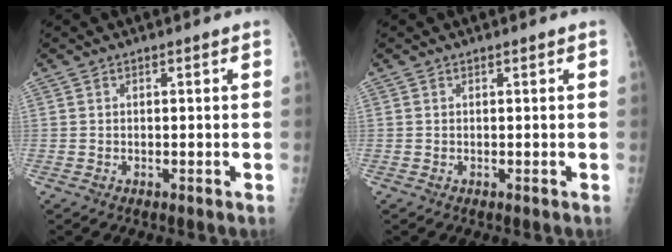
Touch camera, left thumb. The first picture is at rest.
{"total": 0.0}